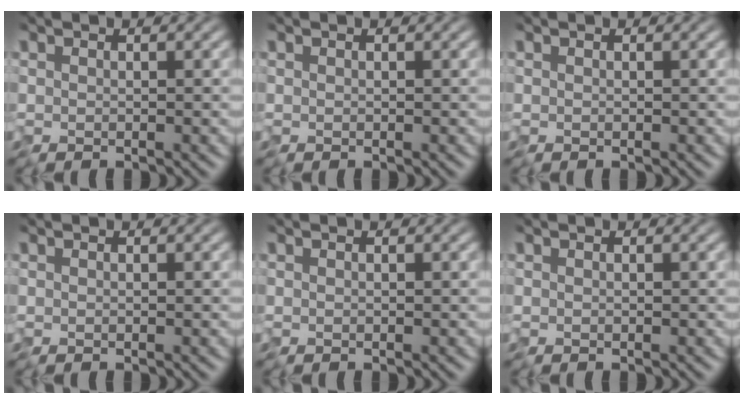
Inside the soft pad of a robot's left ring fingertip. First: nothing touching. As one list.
[{"total": 0.0}, {"total": 0.0}, {"total": 0.0}, {"total": 0.0}, {"total": 0.0}]